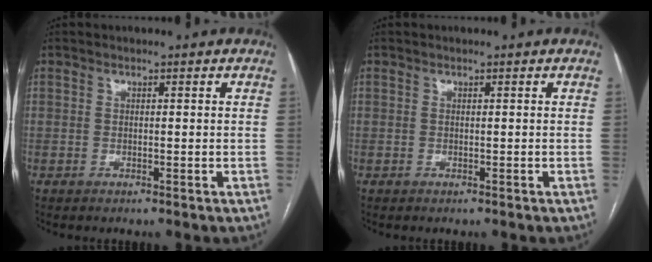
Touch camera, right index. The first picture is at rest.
{"total": 0.0}